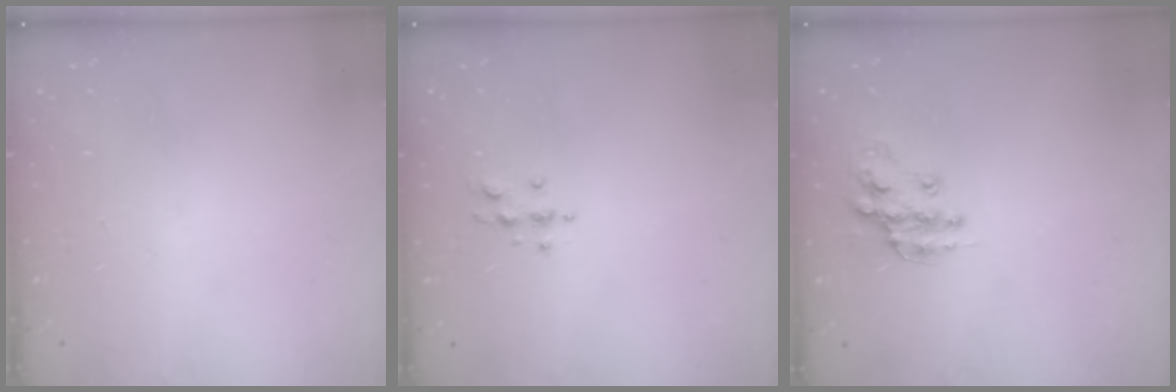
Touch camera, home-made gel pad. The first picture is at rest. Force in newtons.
{"total": 3.5, "press": 3.4, "slide": 0.5}
{"total": 12.8, "press": 12.8, "slide": 0.9}